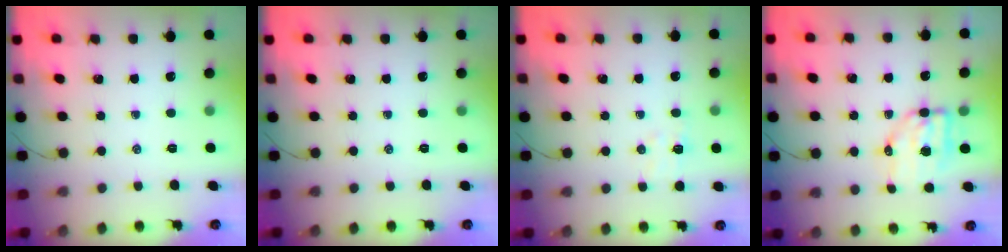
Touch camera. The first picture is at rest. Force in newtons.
{"total": 0.0}
{"total": 4.5, "press": 4.4, "slide": 1.0}
{"total": 6.6, "press": 6.5, "slide": 1.3}